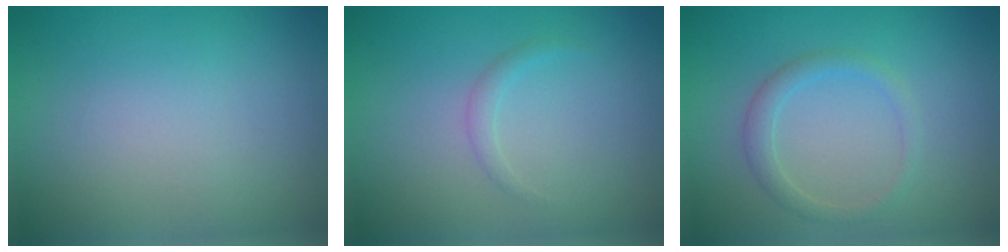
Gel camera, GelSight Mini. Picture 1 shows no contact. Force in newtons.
{"total": 0.9, "press": 0.9, "slide": 0.0}
{"total": 1.8, "press": 1.8, "slide": 0.1}